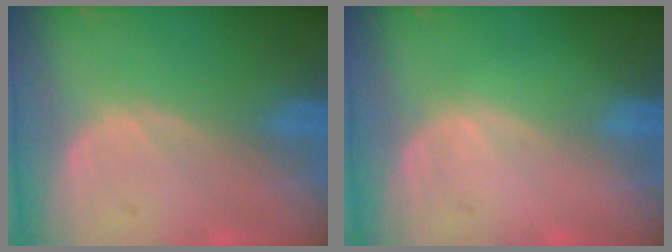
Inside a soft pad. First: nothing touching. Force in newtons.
{"total": 0.0}